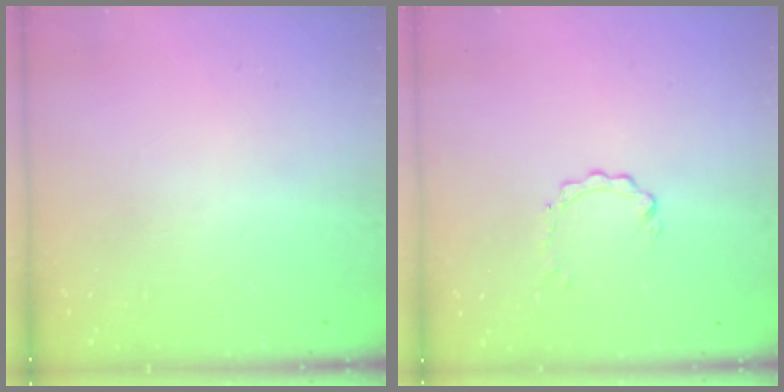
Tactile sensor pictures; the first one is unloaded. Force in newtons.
{"total": 0.8, "press": 0.8, "slide": 0.1}